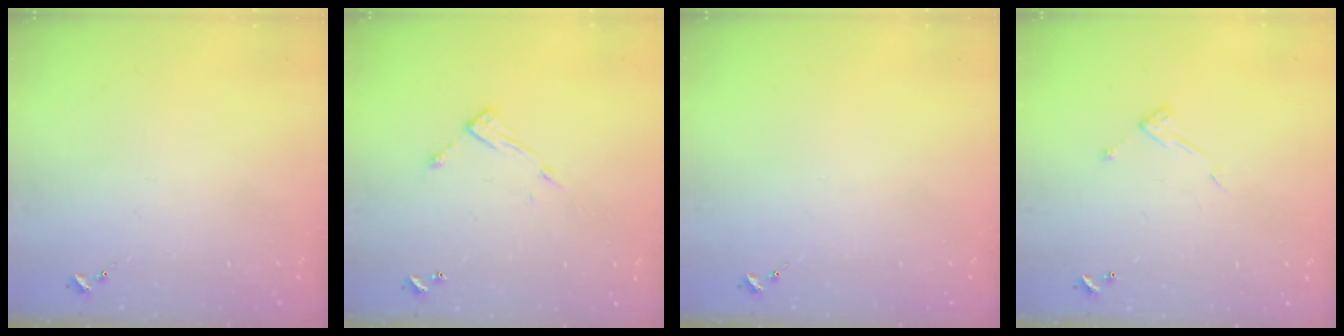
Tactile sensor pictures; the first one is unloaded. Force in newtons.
{"total": 8.6, "press": 8.6, "slide": 0.4}
{"total": 0.0}
{"total": 7.3, "press": 7.3, "slide": 0.5}